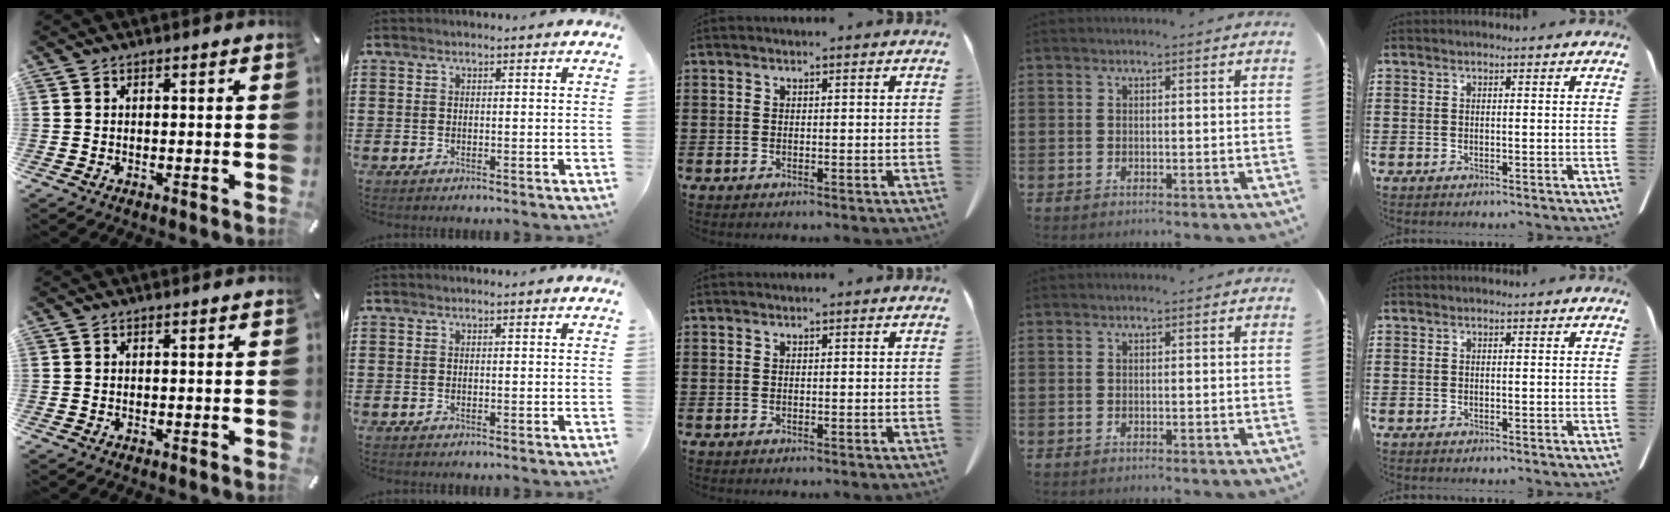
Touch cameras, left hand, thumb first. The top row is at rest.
{}